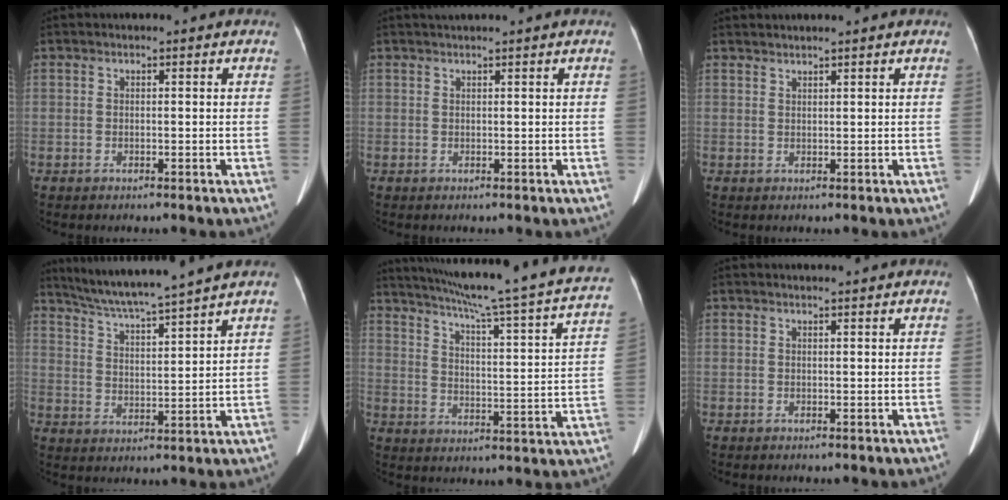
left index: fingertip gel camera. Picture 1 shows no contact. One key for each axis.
{"total": 2.0, "fx": 1.8, "fy": -0.5, "fz": 0.8, "tx": -0.008, "ty": 0.019, "tz": 0.036}
{"total": 2.6, "fx": 2.5, "fy": -0.2, "fz": 0.8, "tx": -0.010, "ty": 0.024, "tz": 0.042}
{"total": 12.2, "fx": 10.9, "fy": -1.6, "fz": 5.3, "tx": -0.093, "ty": 0.008, "tz": 0.181}
{"total": 28.0, "fx": 23.5, "fy": 0.3, "fz": 15.3, "tx": -0.236, "ty": -0.042, "tz": 0.299}
{"total": 2.8, "fx": 2.7, "fy": 0.0, "fz": 0.8, "tx": -0.010, "ty": 0.014, "tz": 0.034}